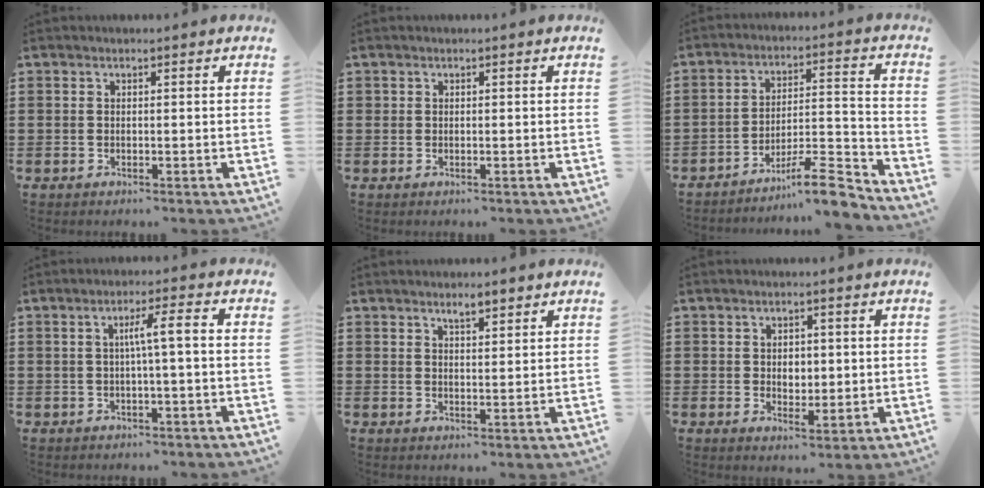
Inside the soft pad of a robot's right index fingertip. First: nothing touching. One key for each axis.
{"total": 0.5, "fx": 0.2, "fy": 0.5, "fz": -0.1, "tx": 0.002, "ty": 0.006, "tz": 0.003}
{"total": 9.3, "fx": -7.8, "fy": 0.8, "fz": 5.0, "tx": -0.069, "ty": 0.020, "tz": -0.148}
{"total": 4.5, "fx": -0.4, "fy": 0.2, "fz": 4.4, "tx": -0.083, "ty": 0.005, "tz": -0.013}
{"total": 2.6, "fx": 2.1, "fy": 0.4, "fz": 1.4, "tx": -0.031, "ty": 0.003, "tz": 0.037}
{"total": 2.5, "fx": 0.2, "fy": 2.0, "fz": 1.5, "tx": -0.029, "ty": 0.006, "tz": 0.001}